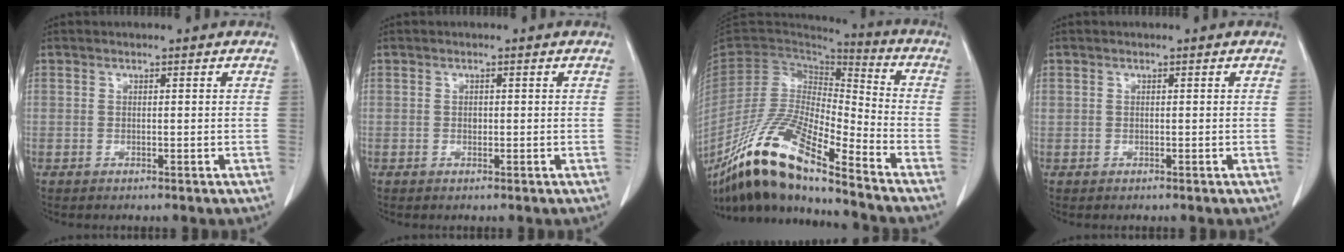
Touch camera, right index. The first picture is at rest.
{"total": 0.6, "force": [0.0, 0.4, 0.4], "torque": [-0.007, 0.001, -0.002]}
{"total": 18.7, "force": [-14.4, 2.6, 11.7], "torque": [-0.238, -0.017, -0.270]}
{"total": 0.0}